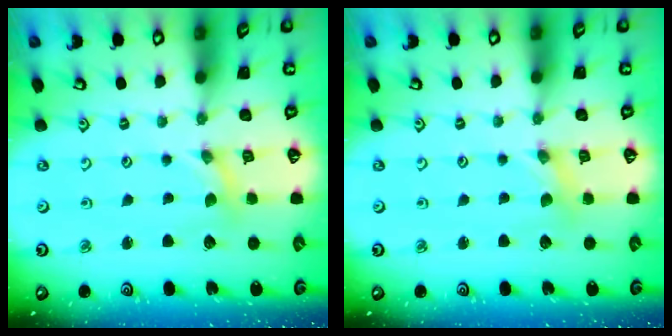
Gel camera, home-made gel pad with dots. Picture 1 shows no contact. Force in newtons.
{"total": 1.0, "press": 1.0, "slide": 0.2}